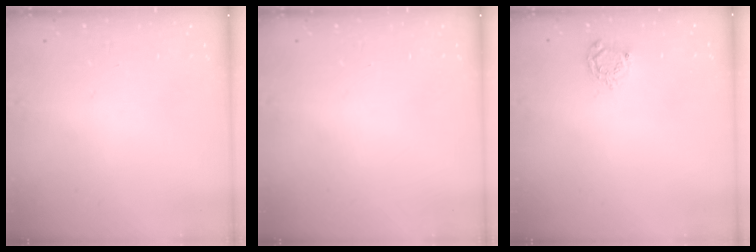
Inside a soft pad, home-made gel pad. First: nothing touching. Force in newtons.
{"total": 0.0}
{"total": 4.3, "press": 4.3, "slide": 0.5}